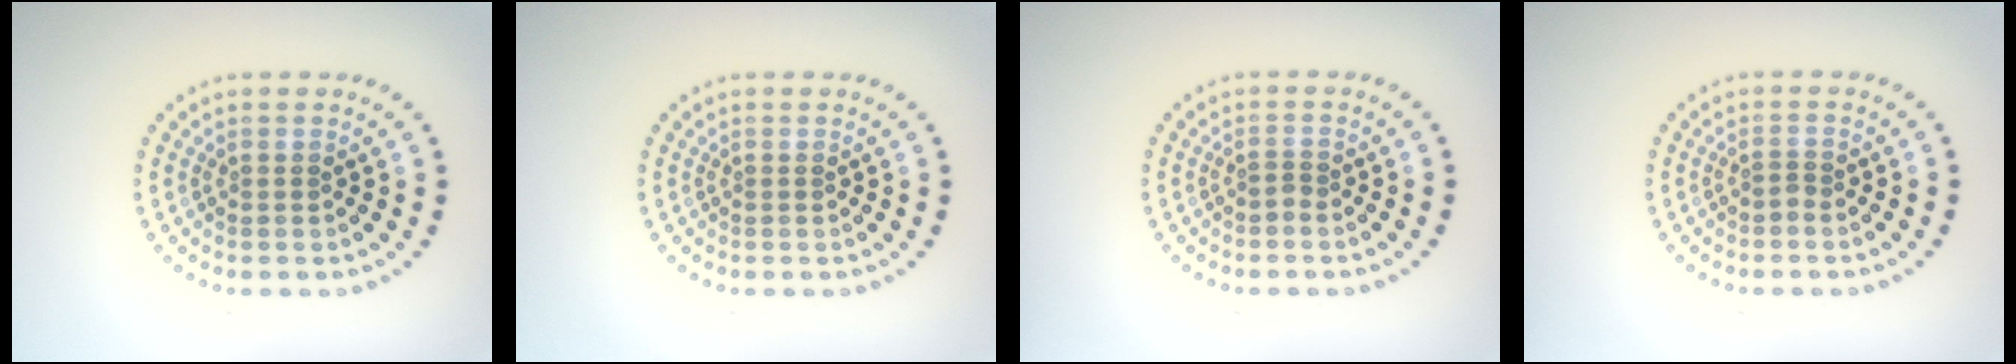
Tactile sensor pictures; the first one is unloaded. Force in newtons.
{"total": 0.0}
{"total": 0.6, "press": 0.3, "slide": 0.5}
{"total": 0.6, "press": 0.3, "slide": 0.5}